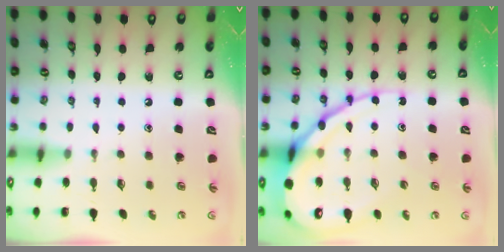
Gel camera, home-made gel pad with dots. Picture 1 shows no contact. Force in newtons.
{"total": 16.2, "press": 16.2, "slide": 1.3}